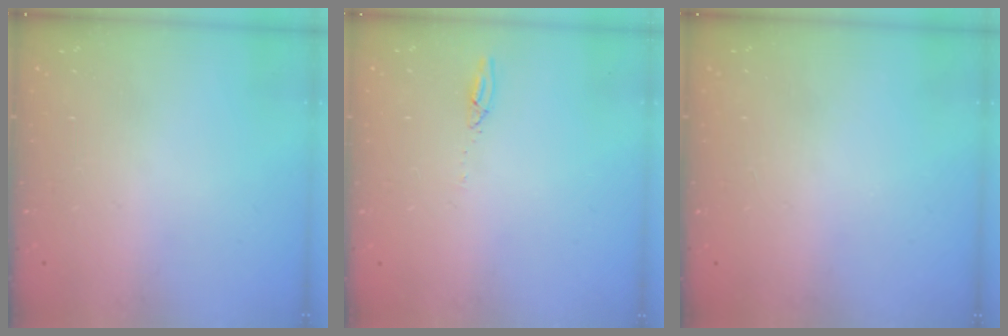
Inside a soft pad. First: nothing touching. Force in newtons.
{"total": 2.7, "press": 2.7, "slide": 0.2}
{"total": 0.0}